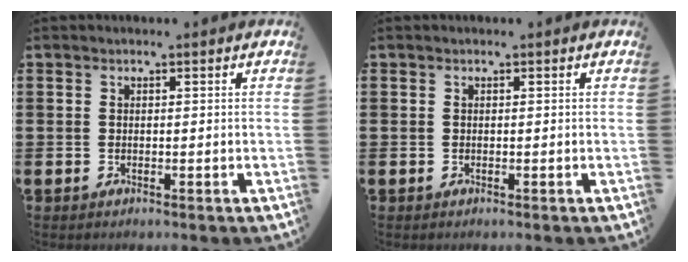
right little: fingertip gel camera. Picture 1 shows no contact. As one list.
[{"total": 0.0}]